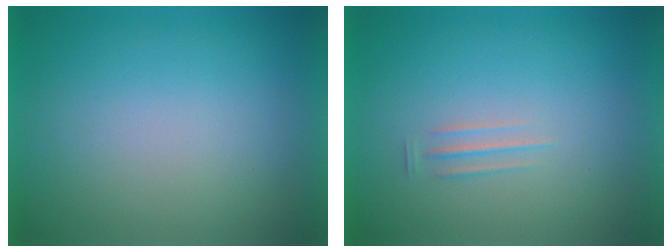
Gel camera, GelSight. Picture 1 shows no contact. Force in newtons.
{"total": 1.4}